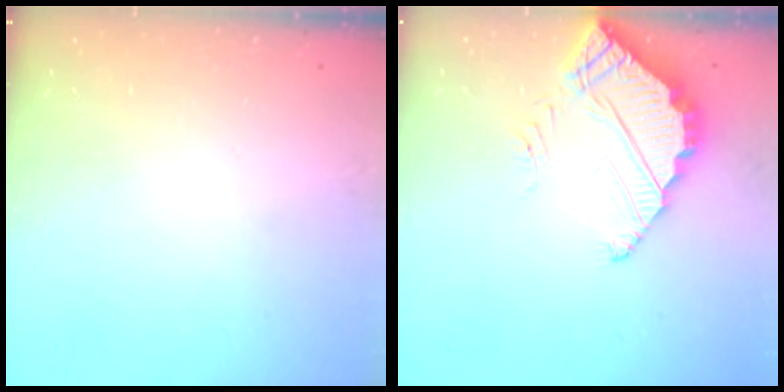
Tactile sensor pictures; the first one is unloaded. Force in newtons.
{"total": 4.0, "press": 4.0, "slide": 0.1}